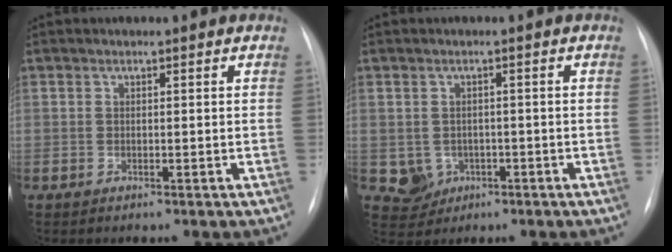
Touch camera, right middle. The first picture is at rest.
{"total": 4.0, "force": [-1.0, 3.8, 0.7], "torque": [-0.008, 0.006, -0.006]}